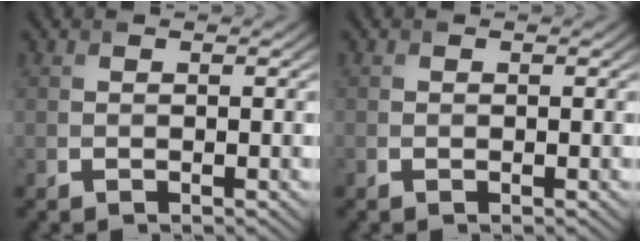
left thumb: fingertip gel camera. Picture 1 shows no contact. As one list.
[{"total": 0.7, "force": [-0.5, -0.2, -0.4], "torque": [0.015, -0.005, -0.013]}]